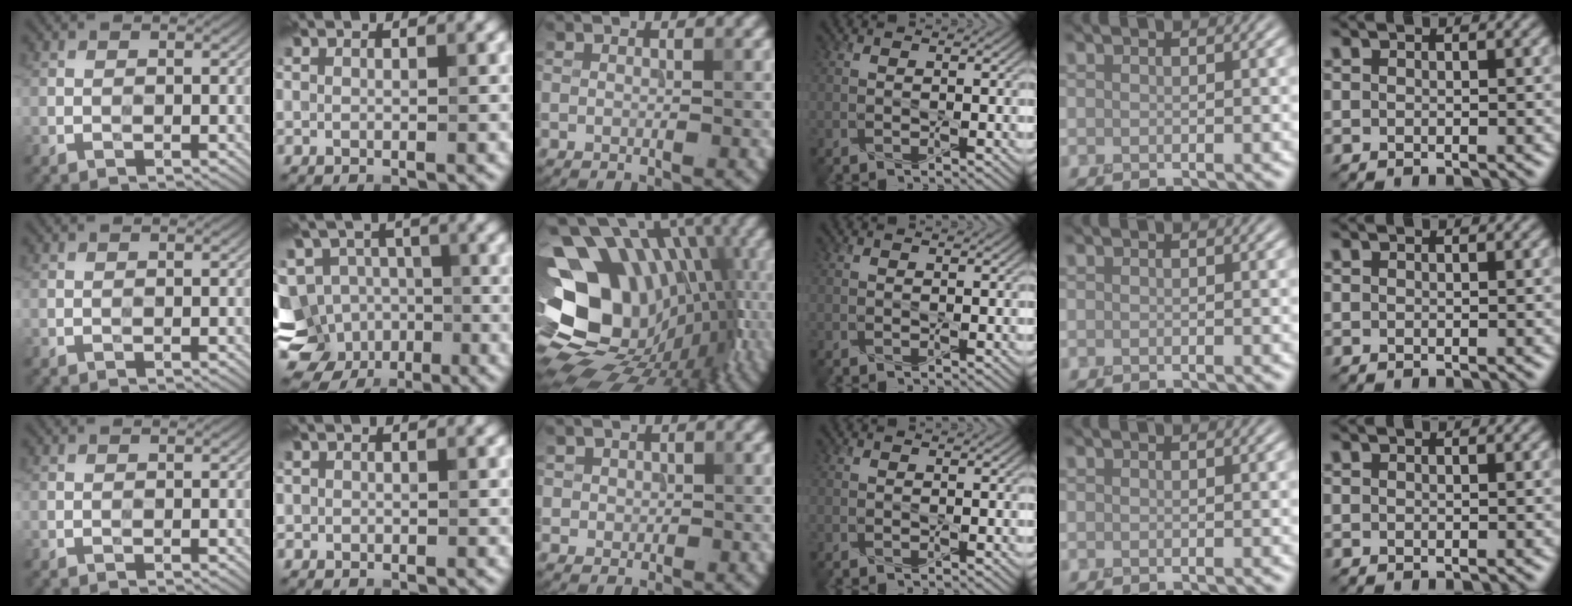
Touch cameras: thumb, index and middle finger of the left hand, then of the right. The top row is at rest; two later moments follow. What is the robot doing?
{"motion": "press", "object": "stapler"}